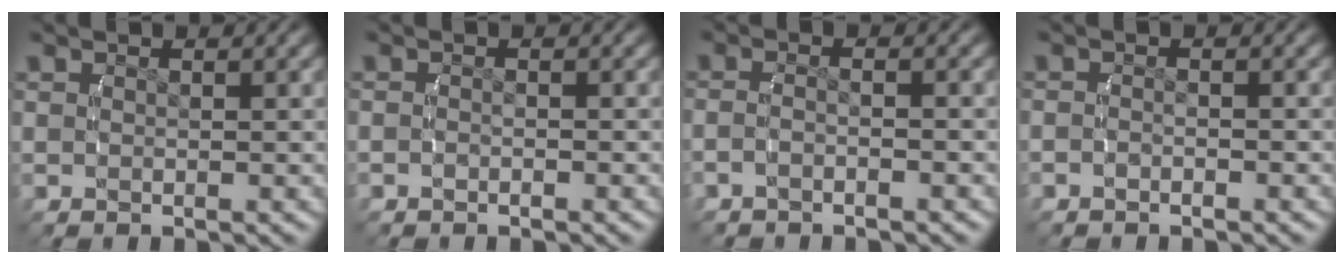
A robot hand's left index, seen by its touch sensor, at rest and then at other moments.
{"total": 0.9, "force": [-0.7, 0.6, 0.1], "torque": [-0.010, 0.003, -0.014]}
{"total": 2.0, "force": [-1.5, 0.3, 1.2], "torque": [-0.028, -0.001, -0.027]}
{"total": 1.3, "force": [-1.0, 0.8, 0.3], "torque": [-0.015, 0.003, -0.020]}